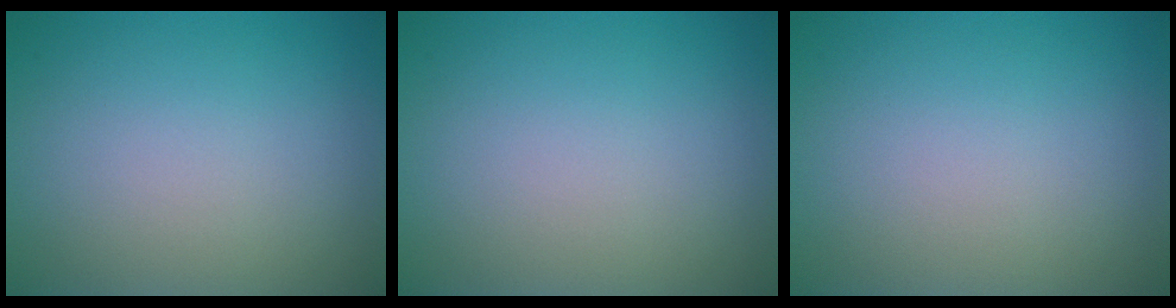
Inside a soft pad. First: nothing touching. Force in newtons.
{"total": 0.0}
{"total": 0.0}